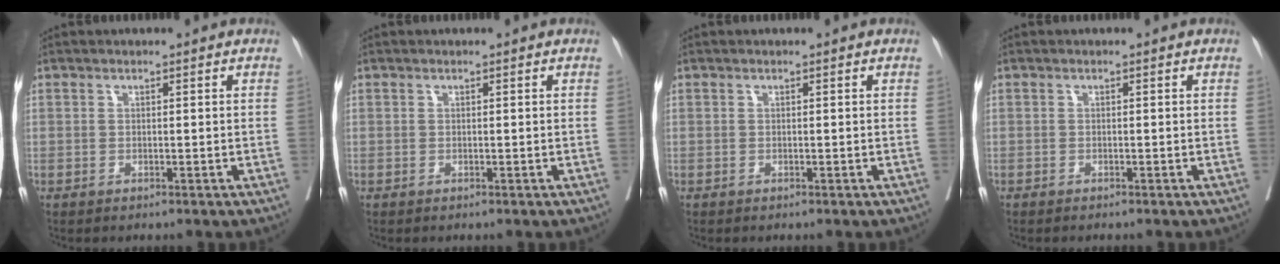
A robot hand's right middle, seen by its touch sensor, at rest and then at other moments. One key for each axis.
{"total": 0.0}
{"total": 0.0}
{"total": 0.9, "fx": -0.8, "fy": 0.0, "fz": 0.3, "tx": -0.004, "ty": 0.000, "tz": -0.014}